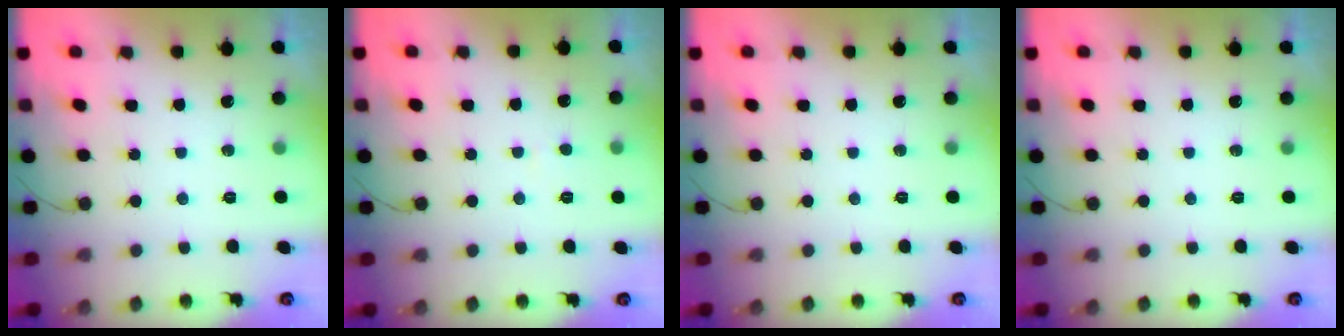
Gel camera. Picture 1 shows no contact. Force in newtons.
{"total": 1.8, "press": 1.7, "slide": 0.1}
{"total": 0.0}
{"total": 0.0}